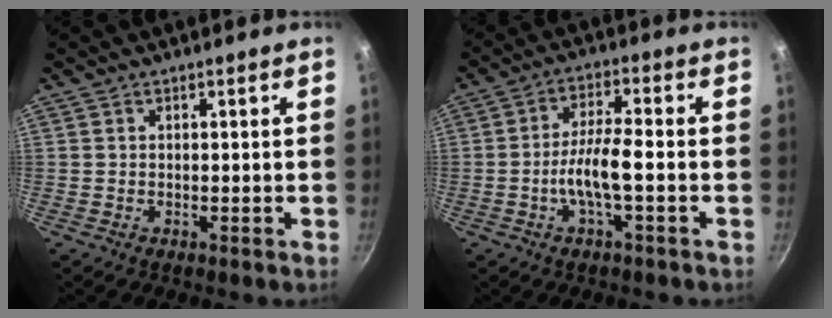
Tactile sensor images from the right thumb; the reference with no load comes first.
{"total": 7.3, "force": [-2.0, 1.6, 6.9], "torque": [-0.135, 0.025, -0.043]}